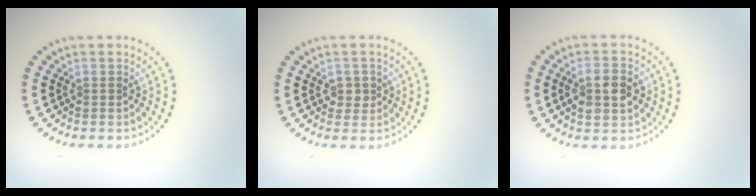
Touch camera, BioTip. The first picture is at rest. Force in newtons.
{"total": 1.5, "press": 1.4, "slide": 0.4}
{"total": 3.6, "press": 3.6, "slide": 0.1}